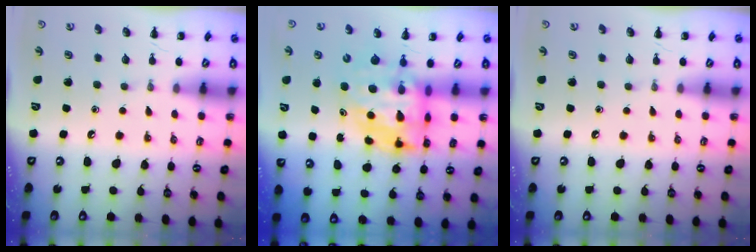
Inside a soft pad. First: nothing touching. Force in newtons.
{"total": 8.4, "press": 8.1, "slide": 2.2}
{"total": 0.0}